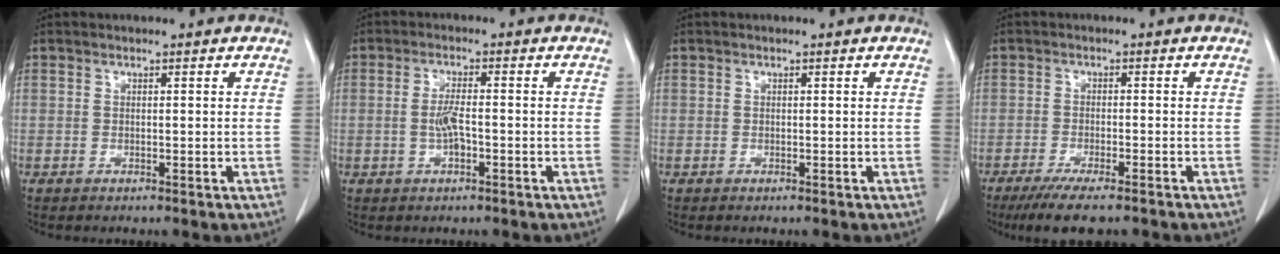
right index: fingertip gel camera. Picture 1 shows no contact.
{"total": 3.4, "force": [-0.8, 0.7, 3.2], "torque": [-0.068, 0.000, -0.014]}
{"total": 0.0}
{"total": 8.4, "force": [-6.6, 1.2, 5.2], "torque": [-0.077, -0.018, -0.100]}